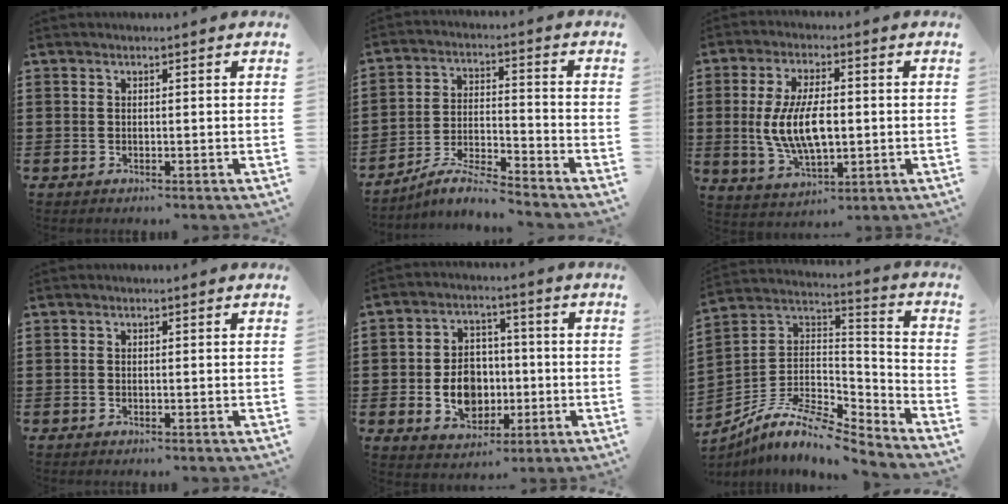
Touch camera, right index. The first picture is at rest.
{"total": 6.3, "force": [-5.8, 0.3, 2.4], "torque": [-0.058, -0.004, -0.114]}
{"total": 9.4, "force": [-0.3, 4.3, 8.3], "torque": [-0.178, 0.001, -0.008]}
{"total": 0.0}
{"total": 7.6, "force": [-1.2, 6.1, 4.4], "torque": [-0.071, 0.006, -0.022]}
{"total": 8.3, "force": [-6.6, 2.5, 4.4], "torque": [-0.092, 0.002, -0.131]}